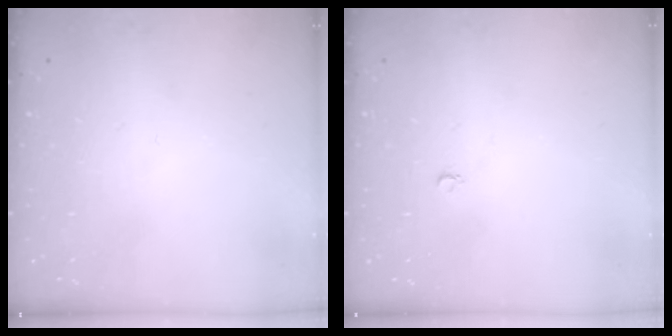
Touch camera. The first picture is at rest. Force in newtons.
{"total": 2.6, "press": 2.6, "slide": 0.3}